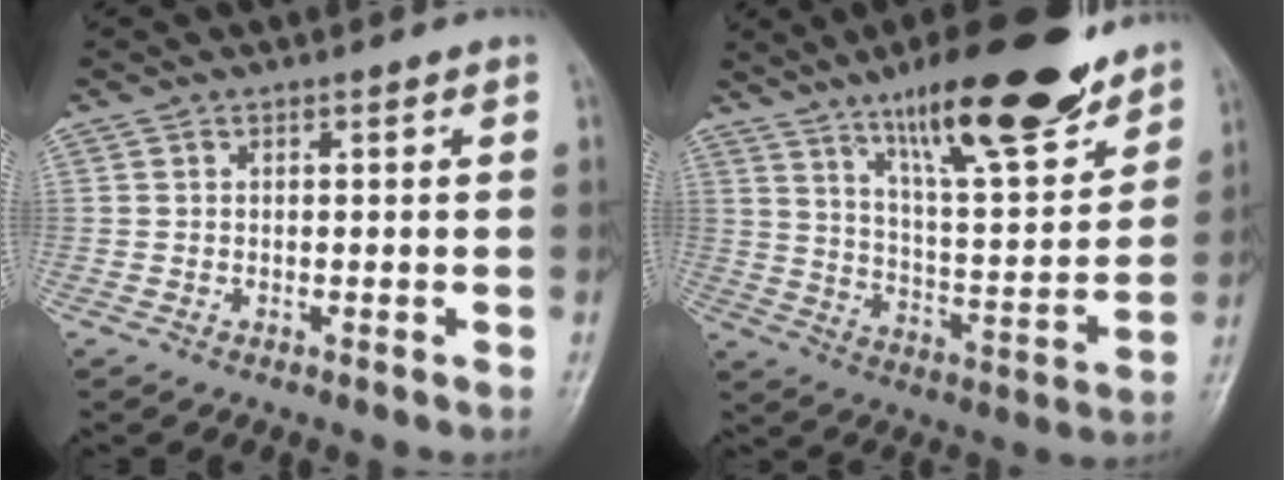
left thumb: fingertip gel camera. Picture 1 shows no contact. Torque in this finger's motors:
{"motor_torque": [1.38, -0.66, 1.51, -1.26, 0.38]}